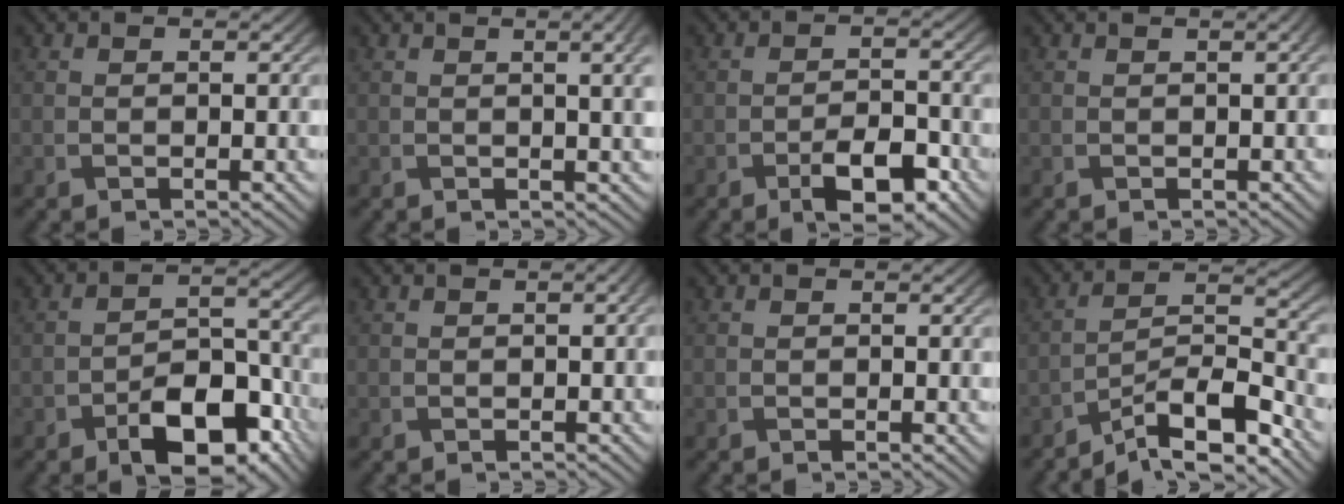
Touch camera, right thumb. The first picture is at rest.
{"total": 5.1, "force": [1.3, 1.4, 4.7], "torque": [-0.054, 0.013, 0.016]}
{"total": 5.8, "force": [-3.2, 2.3, 4.3], "torque": [-0.069, 0.004, -0.052]}
{"total": 1.3, "force": [0.6, 0.2, 1.1], "torque": [-0.019, 0.006, 0.002]}
{"total": 10.3, "force": [-5.6, 5.1, 6.9], "torque": [-0.099, -0.004, -0.092]}
{"total": 0.9, "force": [0.3, 0.2, 0.8], "torque": [-0.011, 0.004, 0.005]}
{"total": 0.0}
{"total": 11.0, "force": [-8.3, 2.5, 6.7], "torque": [-0.111, 0.008, -0.153]}